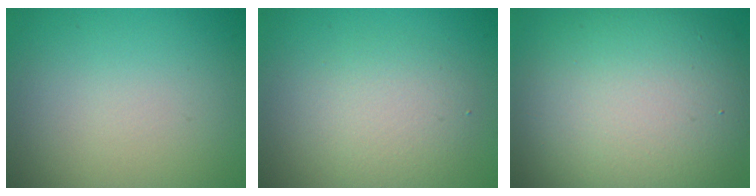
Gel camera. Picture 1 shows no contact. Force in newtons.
{"total": 2.9, "press": 2.9, "slide": 0.2}
{"total": 11.5, "press": 11.4, "slide": 0.7}